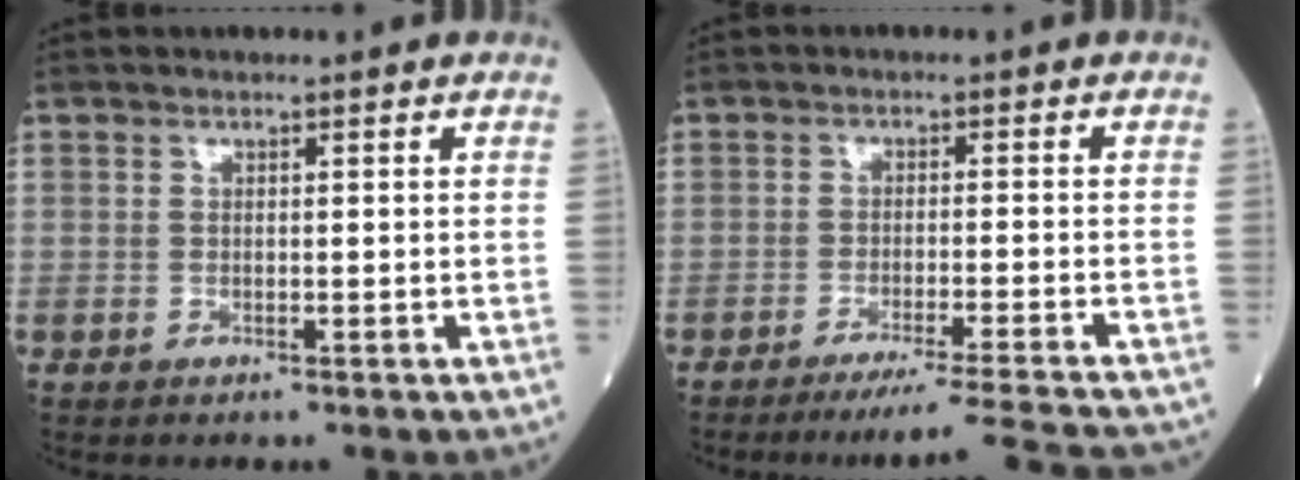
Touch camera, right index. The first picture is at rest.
{"total": 12.4, "force": [-11.5, -1.4, 4.4], "torque": [-0.040, -0.026, -0.161]}